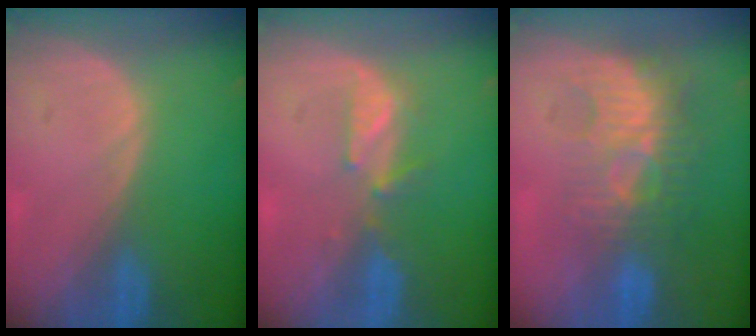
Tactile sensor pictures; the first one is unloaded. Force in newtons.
{"total": 3.1, "press": 3.0, "slide": 0.3}
{"total": 9.4, "press": 8.4, "slide": 4.3}